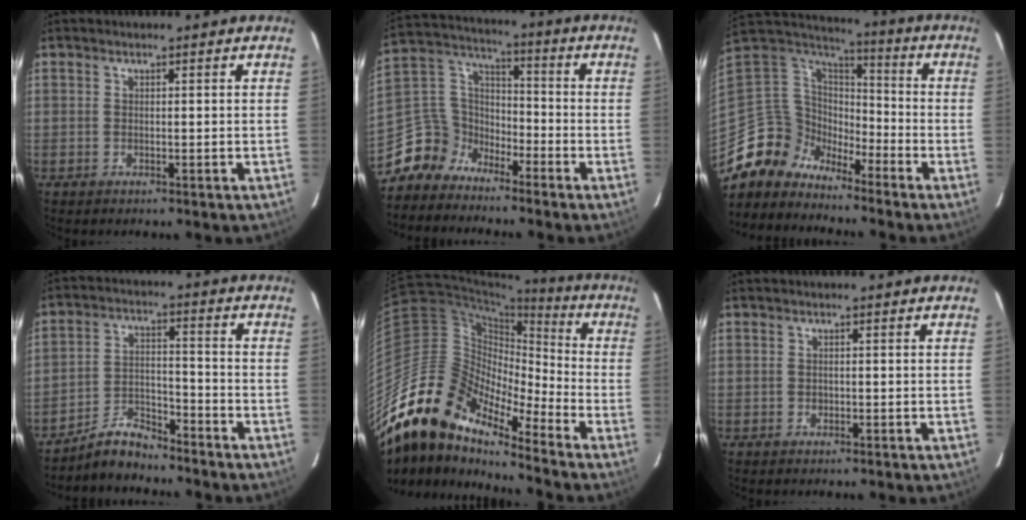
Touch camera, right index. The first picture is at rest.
{"total": 9.3, "force": [-7.4, 5.6, 0.5], "torque": [-0.039, 0.050, -0.162]}
{"total": 10.8, "force": [-8.9, 6.0, 0.8], "torque": [-0.039, 0.042, -0.186]}
{"total": 6.5, "force": [-6.2, 1.8, 1.1], "torque": [-0.031, 0.028, -0.112]}
{"total": 18.8, "force": [-15.4, 6.8, 8.4], "torque": [-0.141, -0.002, -0.307]}
{"total": 0.7, "force": [-0.1, 0.7, 0.2], "torque": [0.000, 0.000, -0.002]}